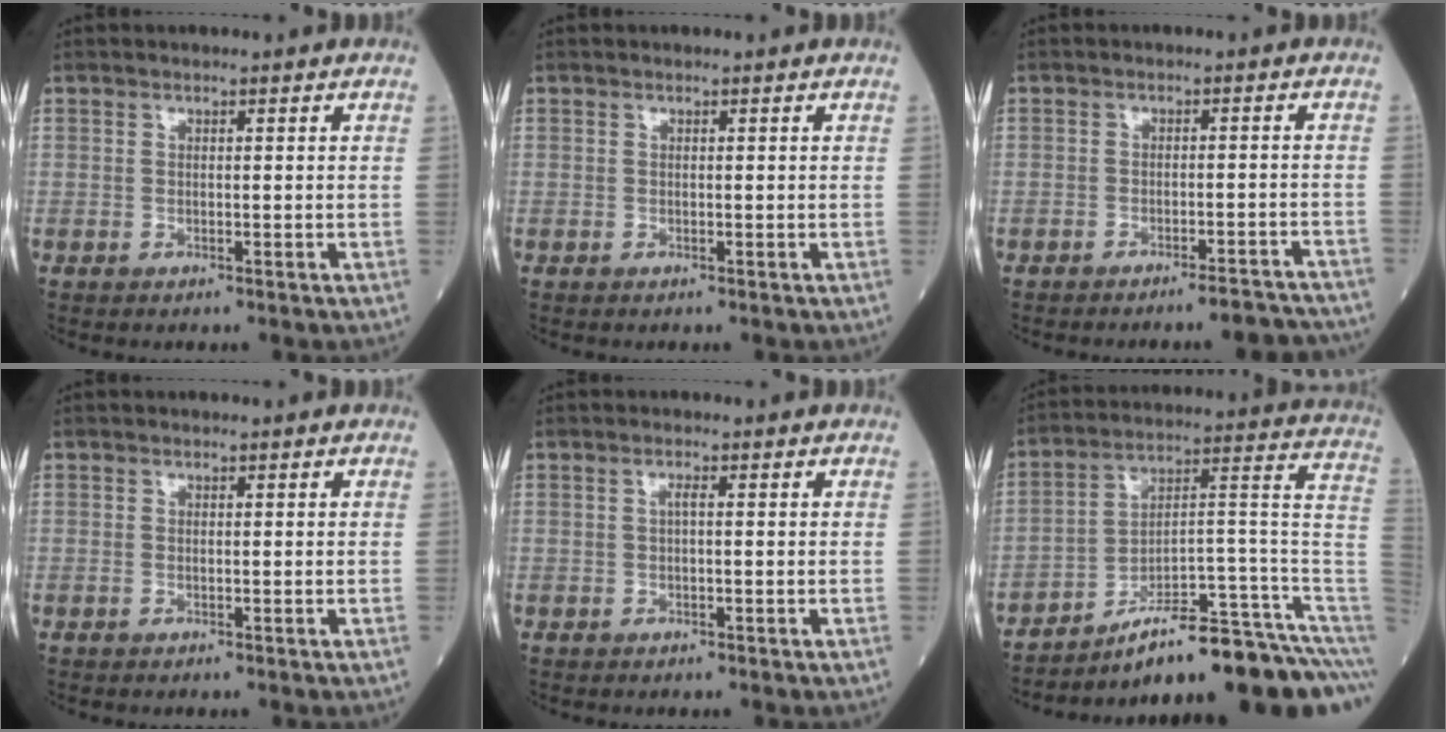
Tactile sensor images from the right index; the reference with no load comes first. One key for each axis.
{"total": 0.0}
{"total": 6.3, "fx": -6.1, "fy": 0.7, "fz": 1.7, "tx": 0.001, "ty": 0.008, "tz": -0.079}
{"total": 0.0}
{"total": 0.9, "fx": 0.0, "fy": 0.0, "fz": 0.9, "tx": -0.018, "ty": 0.001, "tz": -0.001}
{"total": 19.3, "fx": -13.9, "fy": 1.8, "fz": 13.3, "tx": -0.110, "ty": 0.062, "tz": -0.206}